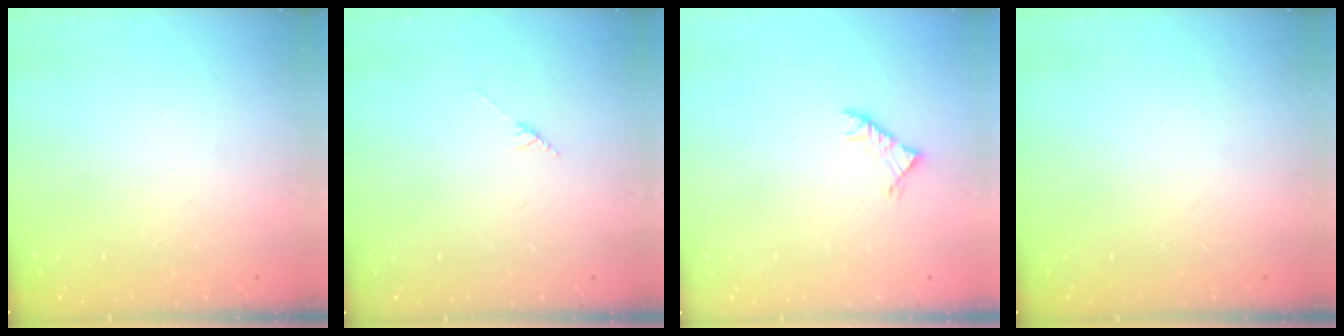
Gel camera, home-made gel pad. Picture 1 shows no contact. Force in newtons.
{"total": 2.8, "press": 2.8, "slide": 0.4}
{"total": 2.9, "press": 2.8, "slide": 0.8}
{"total": 0.0}